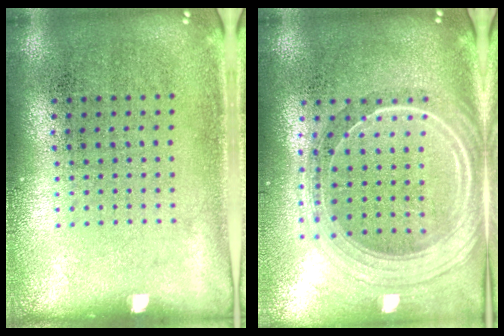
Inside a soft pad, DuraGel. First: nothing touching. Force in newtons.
{"total": 2.3, "press": 2.0, "slide": 1.1}